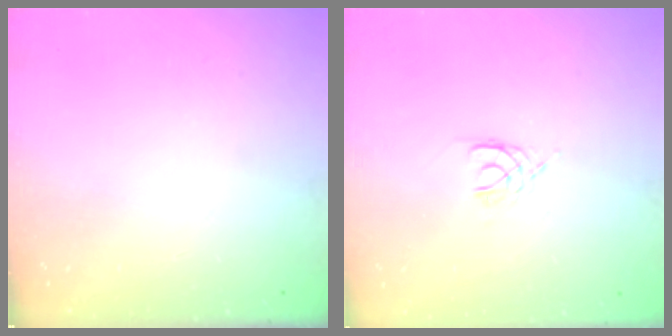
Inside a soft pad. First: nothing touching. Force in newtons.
{"total": 2.4, "press": 2.3, "slide": 0.4}